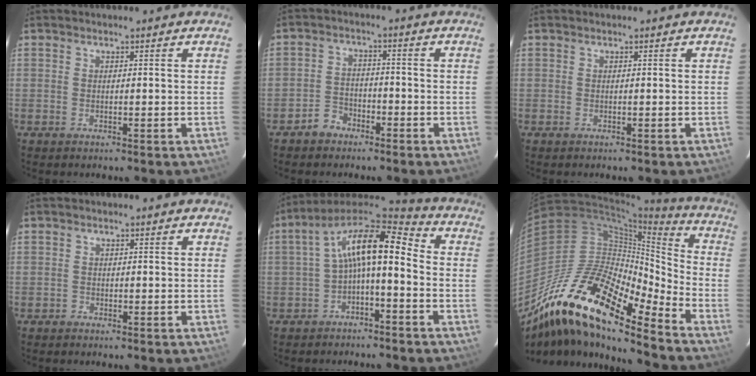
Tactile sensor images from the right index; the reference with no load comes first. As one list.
[{"total": 4.4, "force": [-3.2, 3.0, 0.5], "torque": [-0.018, 0.016, -0.057]}, {"total": 0.0}, {"total": 0.8, "force": [-0.5, 0.6, -0.2], "torque": [0.003, 0.005, -0.009]}, {"total": 11.8, "force": [-1.9, 4.5, 10.7], "torque": [-0.207, 0.032, -0.037]}, {"total": 21.8, "force": [-15.6, 5.0, 14.4], "torque": [-0.248, -0.022, -0.302]}]